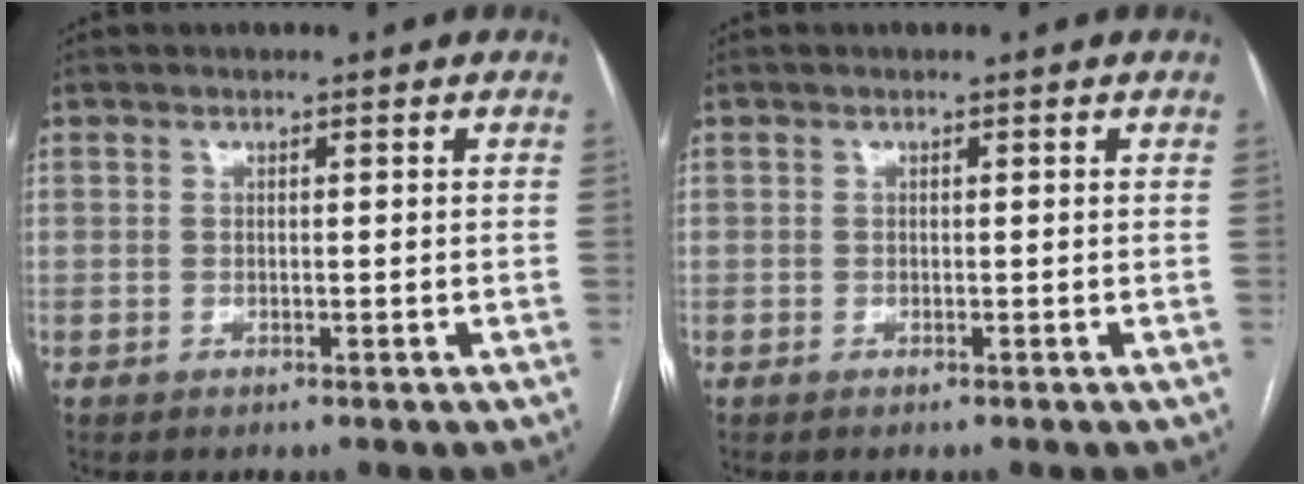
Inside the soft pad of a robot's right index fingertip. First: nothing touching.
{"total": 0.0}